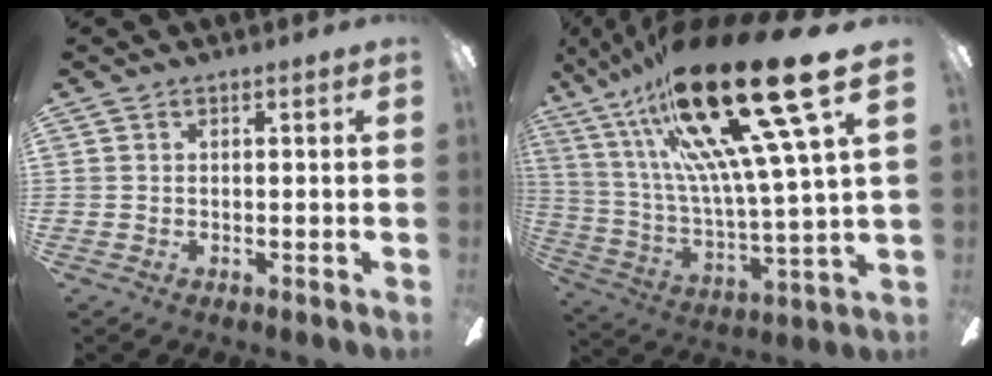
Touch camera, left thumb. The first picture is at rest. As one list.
[{"total": 34.1, "force": [19.7, 7.9, 26.7], "torque": [-0.475, -0.125, 0.311]}]